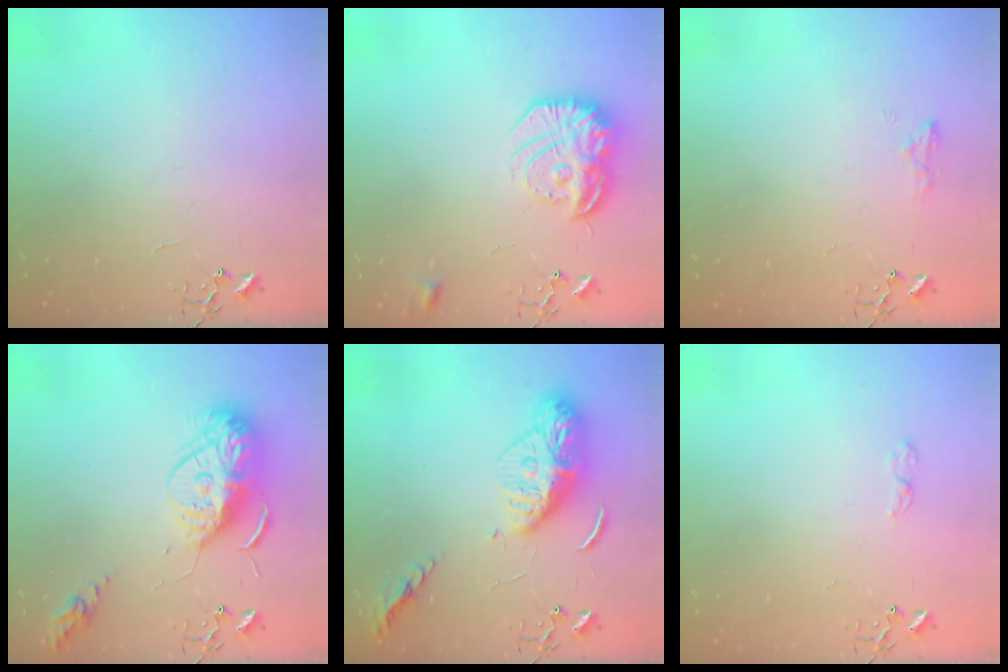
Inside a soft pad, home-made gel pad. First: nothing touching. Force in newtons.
{"total": 18.4, "press": 18.3, "slide": 1.7}
{"total": 8.5, "press": 8.5, "slide": 0.6}
{"total": 14.7, "press": 14.6, "slide": 1.3}
{"total": 15.4, "press": 15.3, "slide": 1.2}
{"total": 4.4, "press": 4.3, "slide": 0.7}